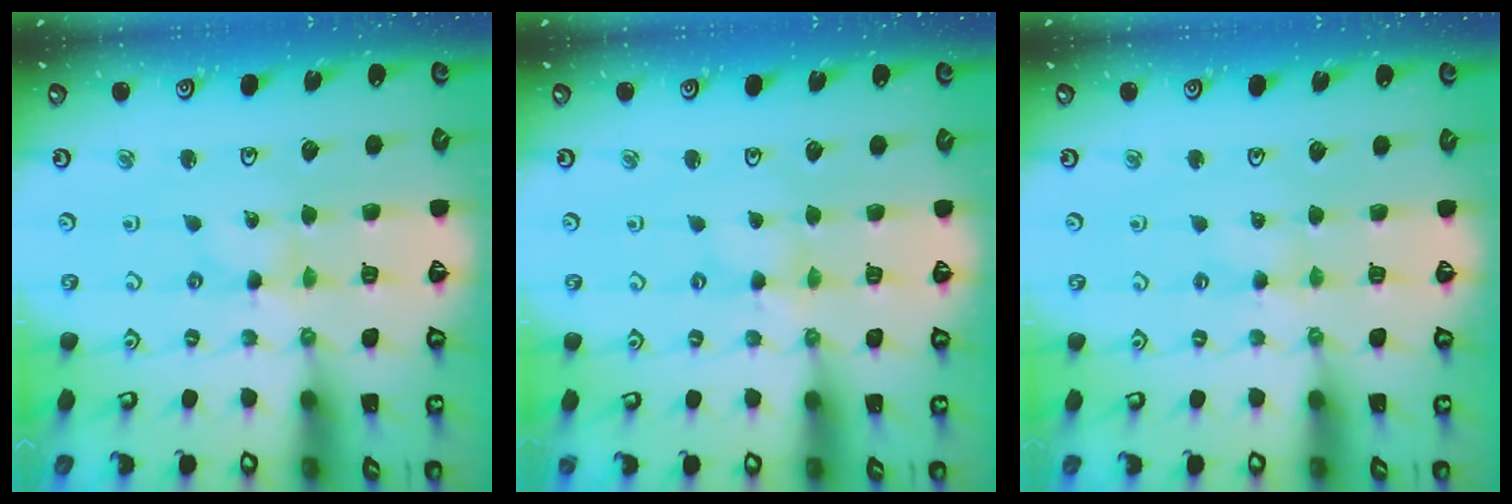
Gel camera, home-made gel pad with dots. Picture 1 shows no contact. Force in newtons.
{"total": 0.0}
{"total": 1.7, "press": 1.6, "slide": 0.4}